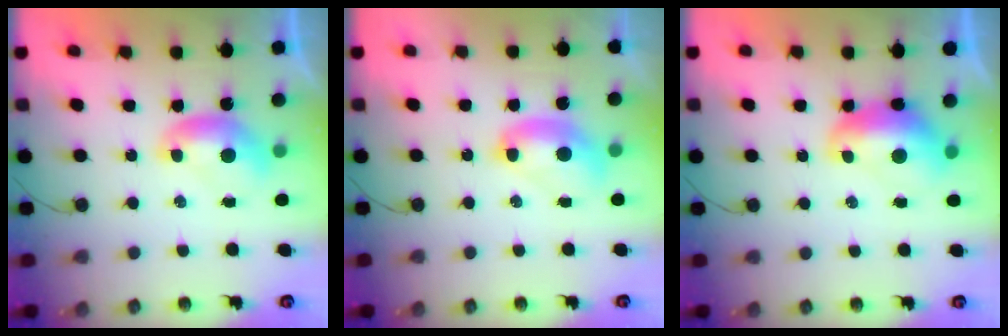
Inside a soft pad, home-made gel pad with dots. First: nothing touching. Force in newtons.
{"total": 2.6, "press": 2.6, "slide": 0.1}
{"total": 2.2, "press": 2.1, "slide": 0.6}